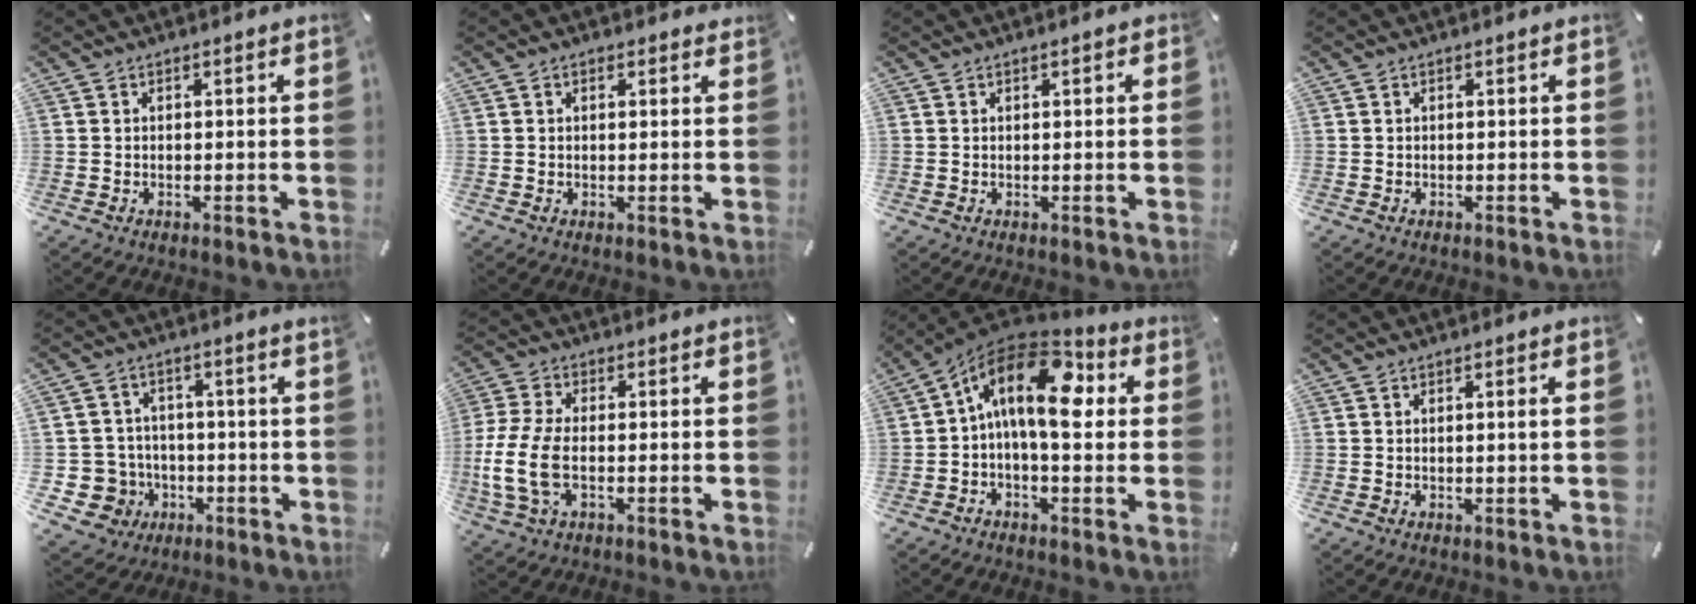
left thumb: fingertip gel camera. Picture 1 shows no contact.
{"total": 1.2, "force": [0.6, 0.9, 0.7], "torque": [-0.007, 0.000, 0.008]}
{"total": 0.5, "force": [0.2, 0.4, 0.3], "torque": [-0.006, 0.003, 0.003]}
{"total": 0.0}
{"total": 8.6, "force": [-1.5, 8.3, 1.7], "torque": [-0.056, 0.005, -0.023]}
{"total": 10.3, "force": [-2.2, 5.6, 8.3], "torque": [-0.185, -0.008, -0.036]}
{"total": 17.7, "force": [3.4, 8.9, 14.9], "torque": [-0.265, -0.008, 0.049]}
{"total": 1.2, "force": [0.2, 0.0, 1.1], "torque": [-0.021, 0.000, 0.003]}